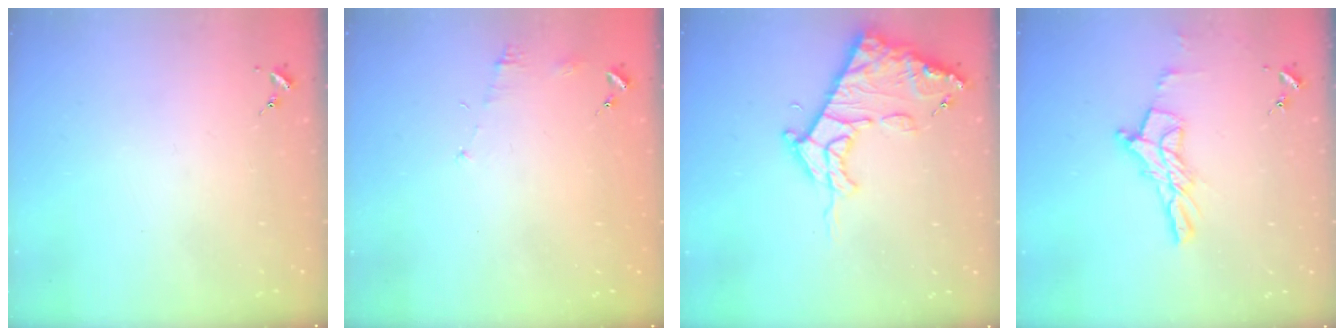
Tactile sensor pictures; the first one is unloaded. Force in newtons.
{"total": 5.2, "press": 5.2, "slide": 0.5}
{"total": 14.9, "press": 14.8, "slide": 1.3}
{"total": 11.4, "press": 11.4, "slide": 0.9}